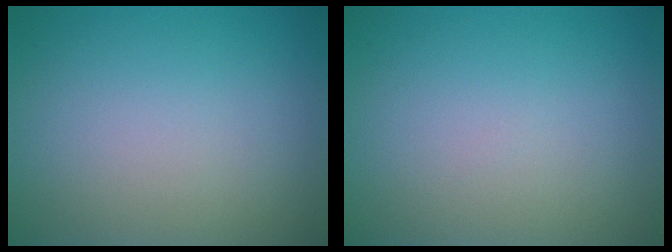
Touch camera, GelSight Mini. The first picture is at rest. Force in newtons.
{"total": 0.0}